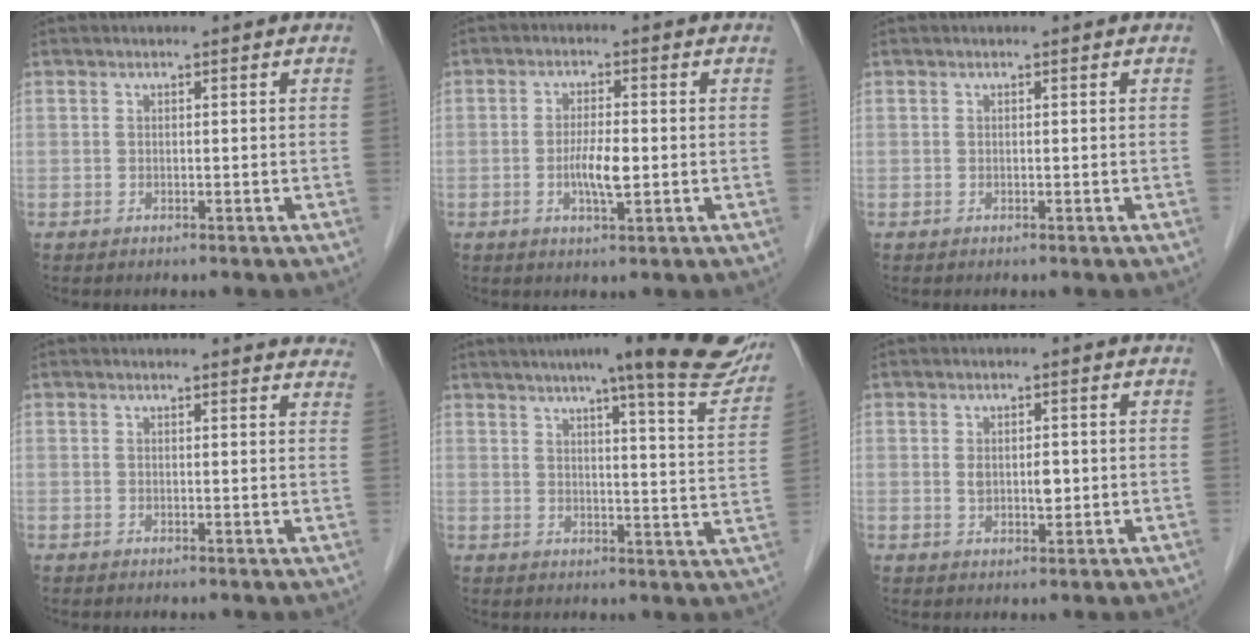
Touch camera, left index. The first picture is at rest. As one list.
[{"total": 4.4, "force": [-0.8, 0.8, 4.3], "torque": [-0.085, -0.004, -0.014]}, {"total": 0.0}, {"total": 9.5, "force": [9.2, 1.6, 1.7], "torque": [0.012, -0.018, 0.068]}, {"total": 20.2, "force": [16.0, 1.4, 12.2], "torque": [-0.151, -0.016, 0.185]}, {"total": 3.0, "force": [0.1, 1.5, 2.6], "torque": [-0.044, -0.003, 0.005]}]